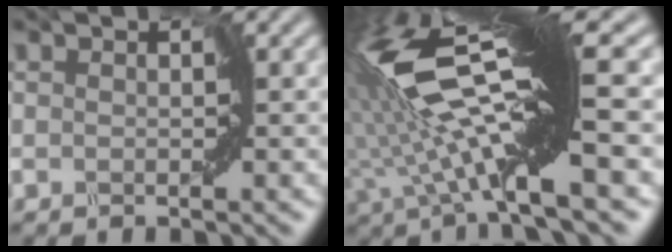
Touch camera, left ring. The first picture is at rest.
{"total": 11.7, "force": [0.5, 1.9, 11.6], "torque": [-0.237, 0.015, 0.011]}